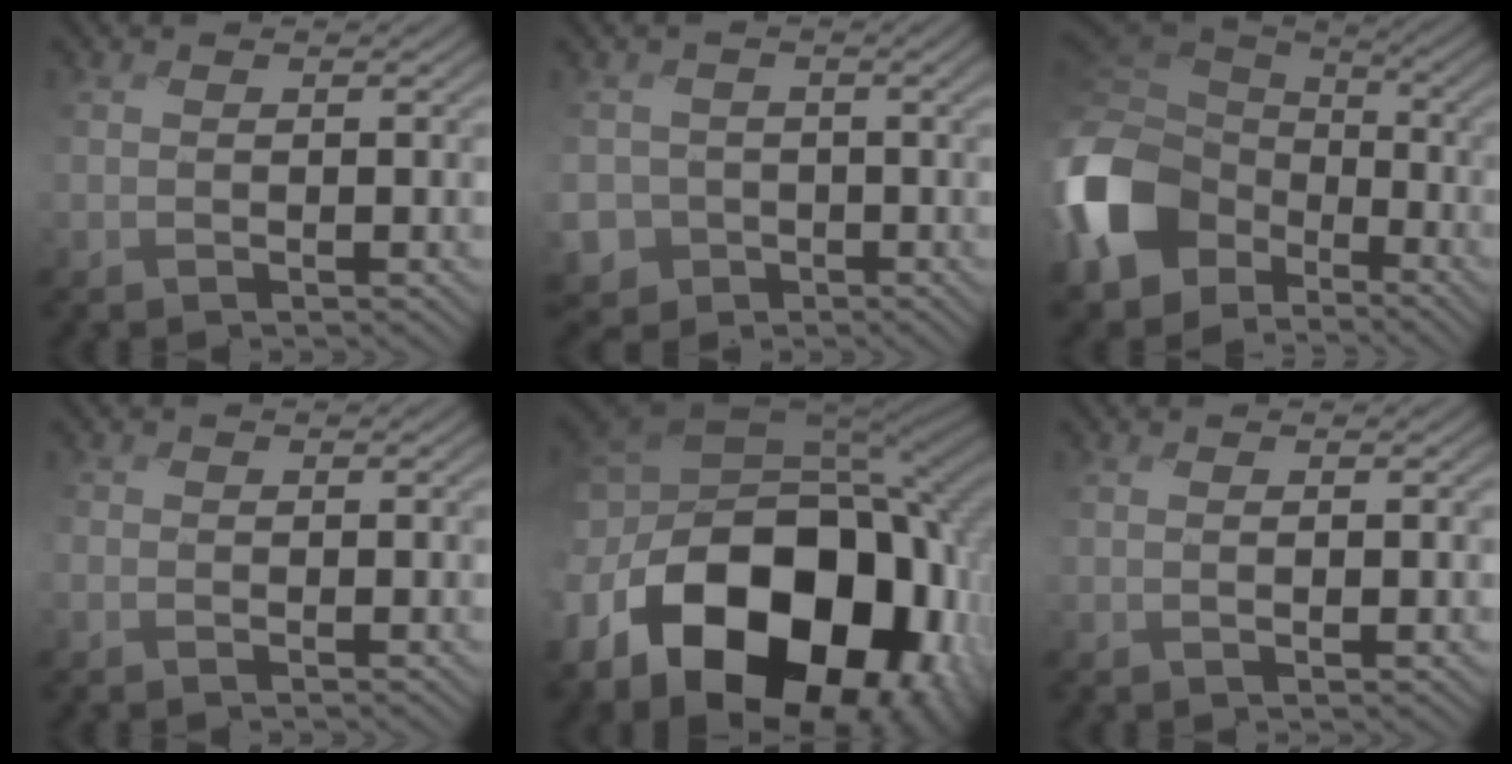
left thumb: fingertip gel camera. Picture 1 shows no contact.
{"total": 4.9, "force": [-2.2, 4.3, -0.6], "torque": [-0.005, -0.018, -0.064]}
{"total": 15.5, "force": [-5.8, 11.9, 8.1], "torque": [-0.258, -0.027, -0.128]}
{"total": 0.8, "force": [-0.3, -0.1, -0.7], "torque": [0.019, -0.004, -0.009]}
{"total": 20.4, "force": [-7.6, 13.0, 13.8], "torque": [-0.270, -0.034, -0.113]}
{"total": 1.1, "force": [0.1, -0.2, 1.1], "torque": [-0.024, 0.003, -0.001]}